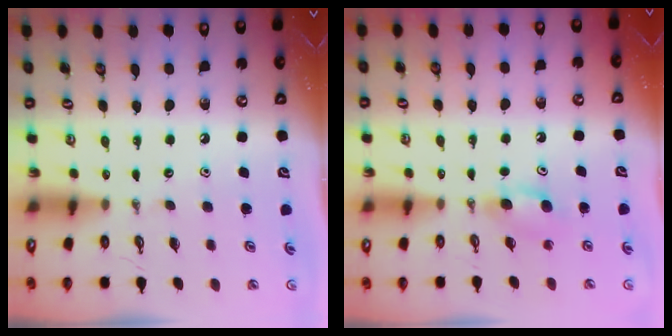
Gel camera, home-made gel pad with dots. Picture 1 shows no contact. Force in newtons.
{"total": 4.3, "press": 4.2, "slide": 0.9}